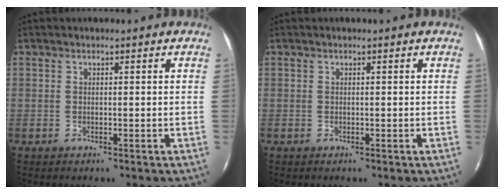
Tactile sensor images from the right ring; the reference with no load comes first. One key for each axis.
{"total": 0.0}